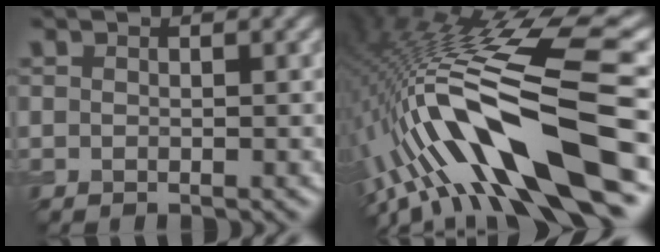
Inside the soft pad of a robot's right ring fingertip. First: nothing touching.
{"total": 15.4, "force": [-4.6, 3.1, 14.4], "torque": [-0.263, 0.018, -0.071]}